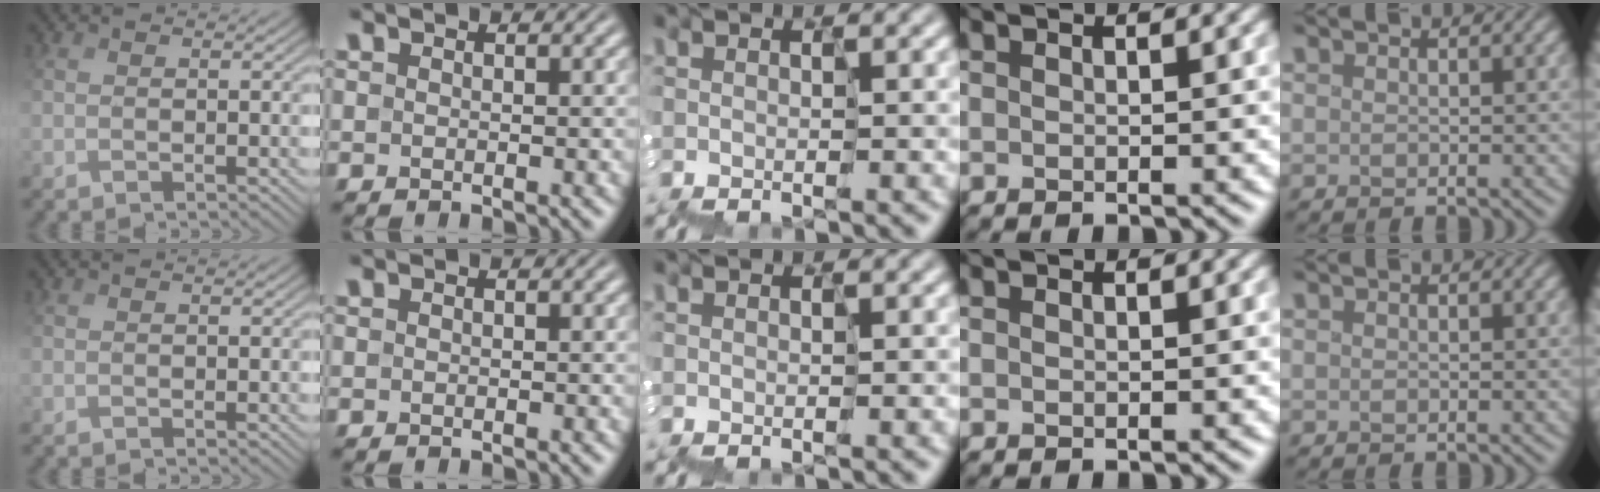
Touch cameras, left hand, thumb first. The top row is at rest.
{}